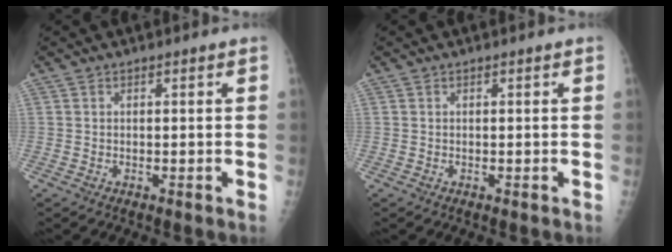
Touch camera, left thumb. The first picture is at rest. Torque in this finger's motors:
{"motor_torque": [-0.11, 0.00, -0.11, -0.04, 0.00]}